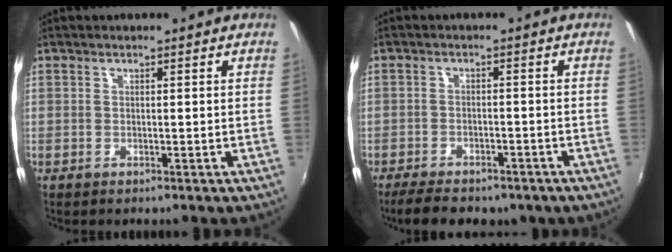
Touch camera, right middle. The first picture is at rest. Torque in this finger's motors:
{"motor_torque": [1.00, -1.03, 0.13, 0.03]}